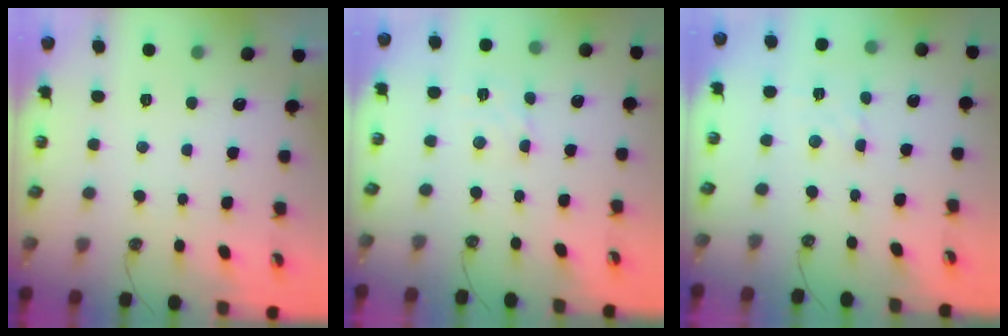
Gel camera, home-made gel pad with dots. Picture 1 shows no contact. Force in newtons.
{"total": 2.9, "press": 2.8, "slide": 0.5}
{"total": 2.4, "press": 2.4, "slide": 0.2}